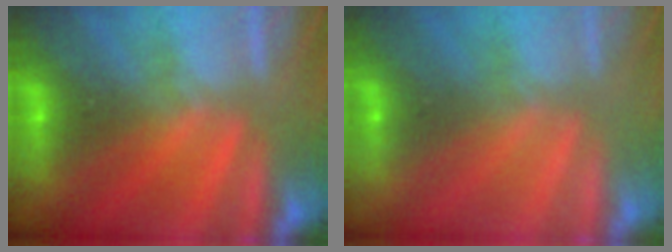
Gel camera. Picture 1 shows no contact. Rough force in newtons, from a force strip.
{"total": 3.1}